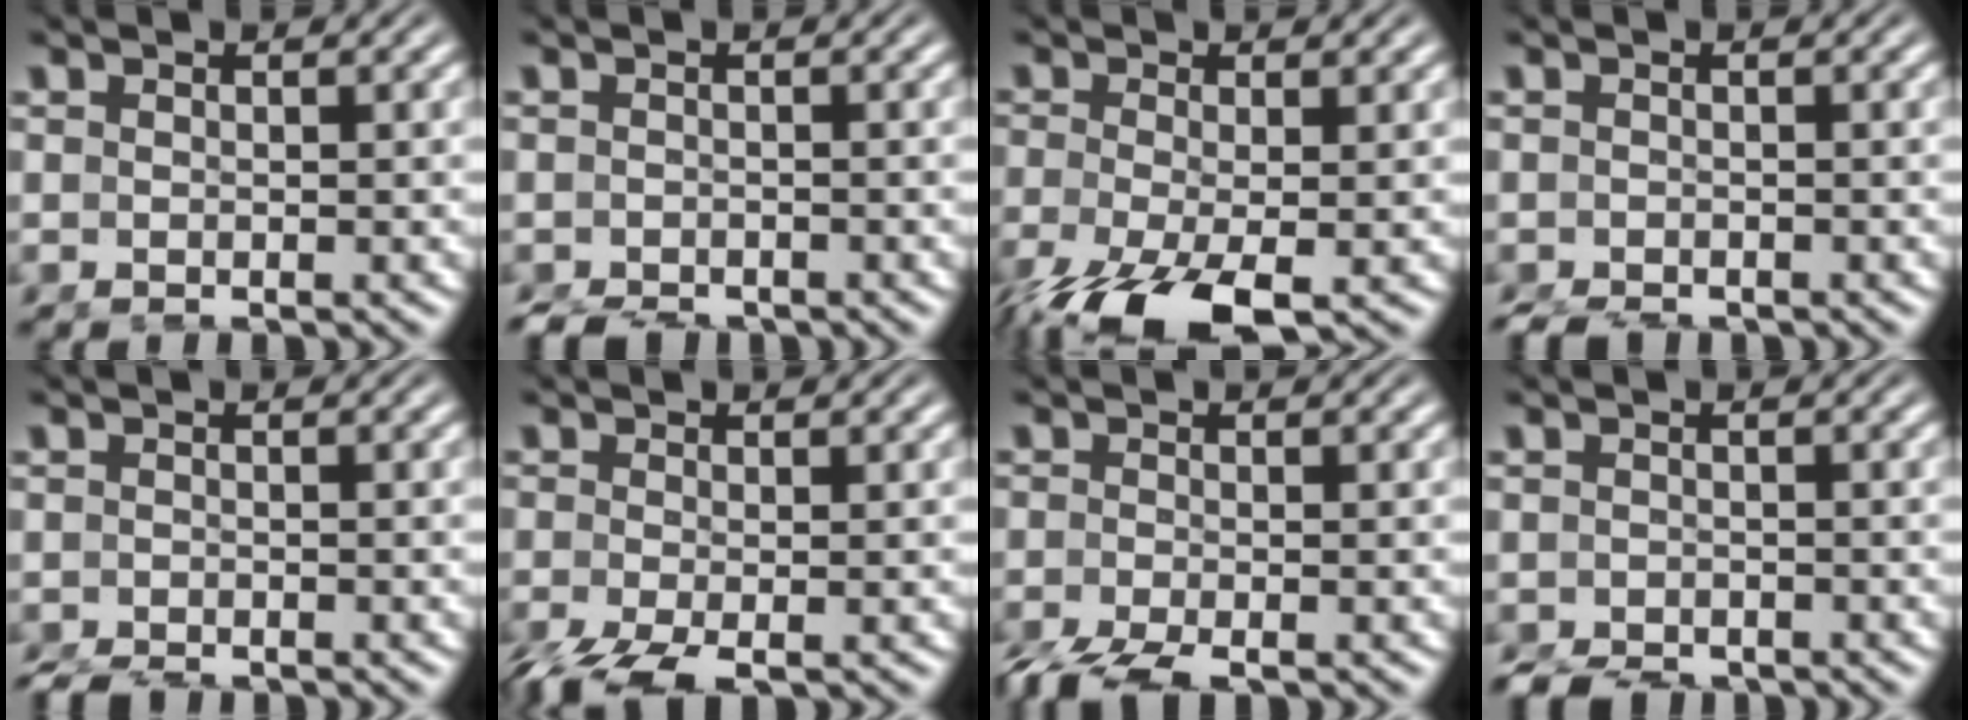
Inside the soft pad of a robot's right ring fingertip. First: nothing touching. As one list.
[{"total": 4.2, "force": [-3.5, 2.1, 0.8], "torque": [-0.019, -0.024, -0.053]}, {"total": 6.0, "force": [-3.9, 2.0, 4.0], "torque": [-0.096, -0.037, -0.049]}, {"total": 2.8, "force": [-2.4, 1.3, 0.4], "torque": [-0.008, -0.017, -0.037]}, {"total": 2.2, "force": [-2.1, 0.5, 0.1], "torque": [-0.001, -0.015, -0.033]}, {"total": 3.8, "force": [-2.7, 1.3, 2.3], "torque": [-0.057, -0.026, -0.035]}, {"total": 3.8, "force": [-3.0, 1.4, 1.8], "torque": [-0.042, -0.021, -0.044]}, {"total": 4.7, "force": [-3.9, 2.3, 1.0], "torque": [-0.020, -0.026, -0.059]}]